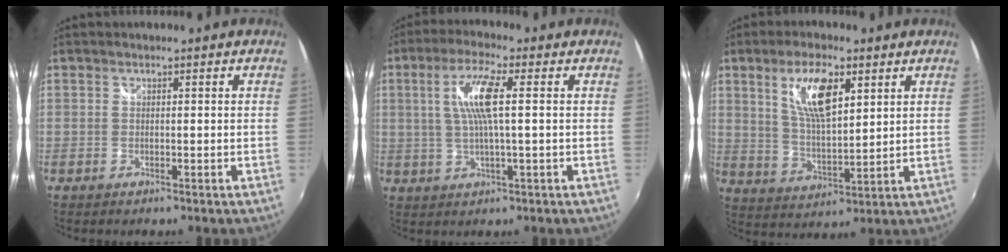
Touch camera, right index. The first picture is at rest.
{"total": 8.3, "force": [1.5, 0.8, 8.2], "torque": [-0.158, 0.004, 0.030]}
{"total": 10.5, "force": [4.8, 3.8, 8.6], "torque": [-0.157, 0.004, 0.095]}